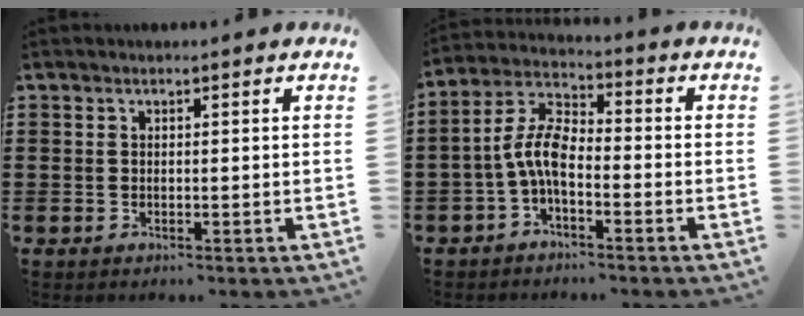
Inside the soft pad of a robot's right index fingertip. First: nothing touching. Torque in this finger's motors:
{"motor_torque": [1.48, -0.66, 0.61, 0.21]}